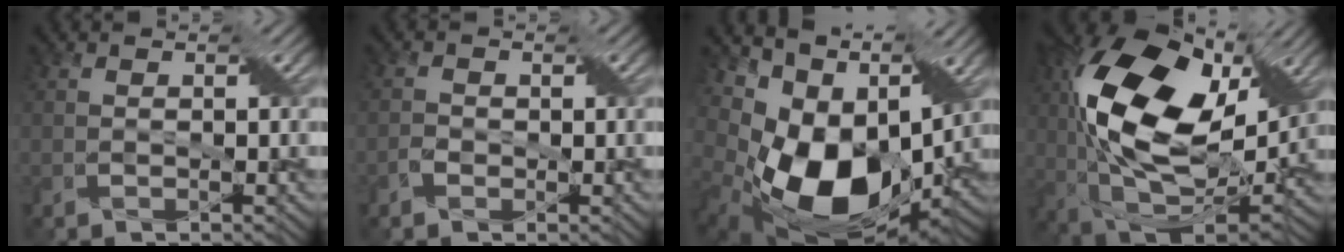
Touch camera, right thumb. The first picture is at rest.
{"total": 1.3, "force": [-0.6, 1.1, 0.4], "torque": [-0.010, 0.000, -0.015]}
{"total": 15.9, "force": [1.5, 11.2, 11.2], "torque": [-0.232, -0.030, 0.041]}
{"total": 19.9, "force": [5.1, 11.2, 15.7], "torque": [-0.326, 0.018, 0.081]}